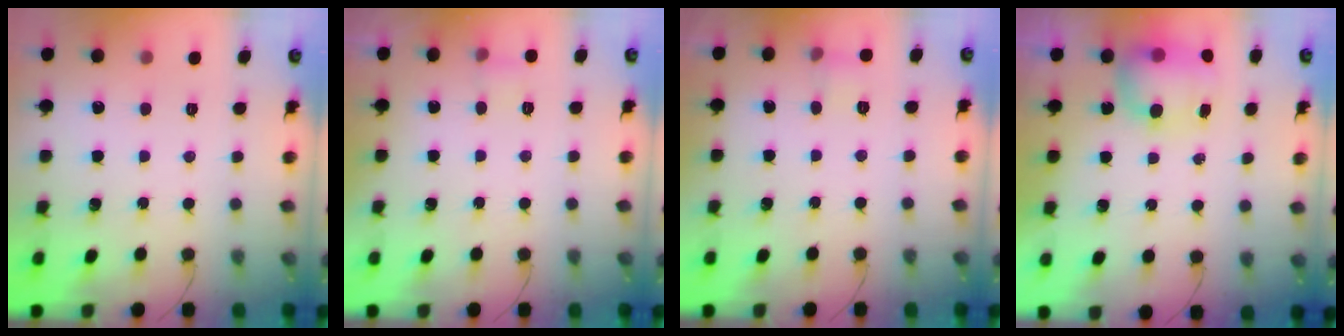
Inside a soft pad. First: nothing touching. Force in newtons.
{"total": 3.8, "press": 3.6, "slide": 1.2}
{"total": 5.5, "press": 5.2, "slide": 1.7}
{"total": 10.7, "press": 9.1, "slide": 5.6}